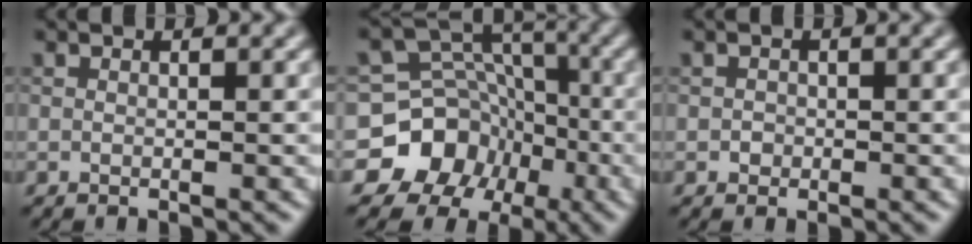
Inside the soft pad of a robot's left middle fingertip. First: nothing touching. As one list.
[{"total": 11.1, "force": [-5.2, 9.6, 2.3], "torque": [-0.037, -0.003, -0.112]}, {"total": 0.7, "force": [-0.2, 0.7, 0.1], "torque": [0.002, -0.002, -0.005]}]